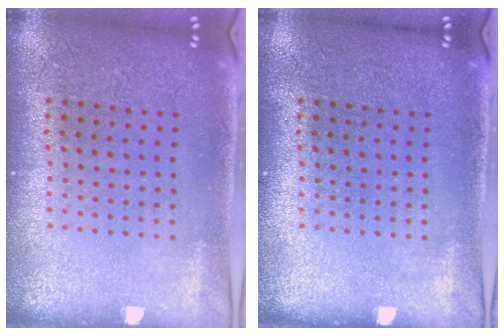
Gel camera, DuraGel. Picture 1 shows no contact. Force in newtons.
{"total": 0.0}